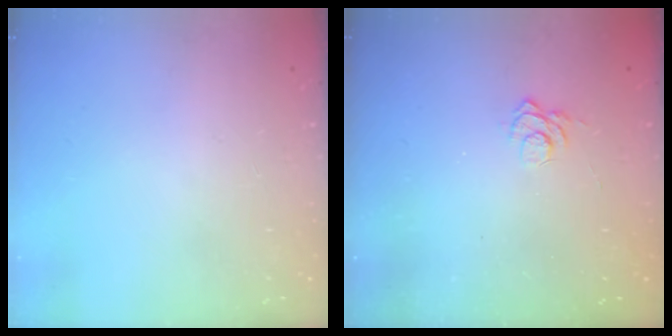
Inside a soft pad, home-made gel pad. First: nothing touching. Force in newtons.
{"total": 2.6, "press": 2.3, "slide": 1.1}